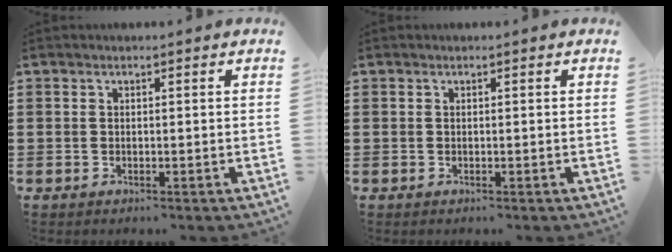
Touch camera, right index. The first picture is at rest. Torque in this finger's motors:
{"motor_torque": [-0.40, 0.40, 0.00, 0.00]}